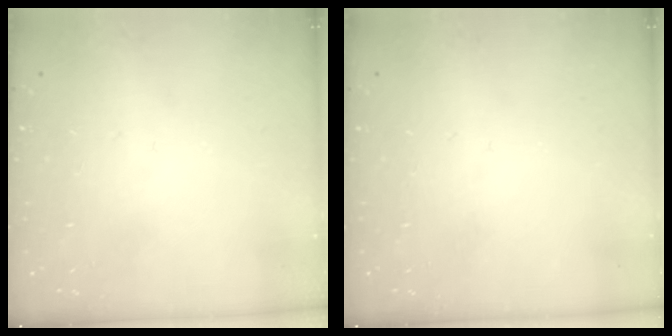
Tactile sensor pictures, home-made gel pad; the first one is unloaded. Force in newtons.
{"total": 0.0}